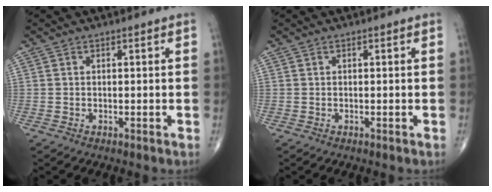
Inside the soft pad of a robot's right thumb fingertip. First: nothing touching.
{"total": 0.0}